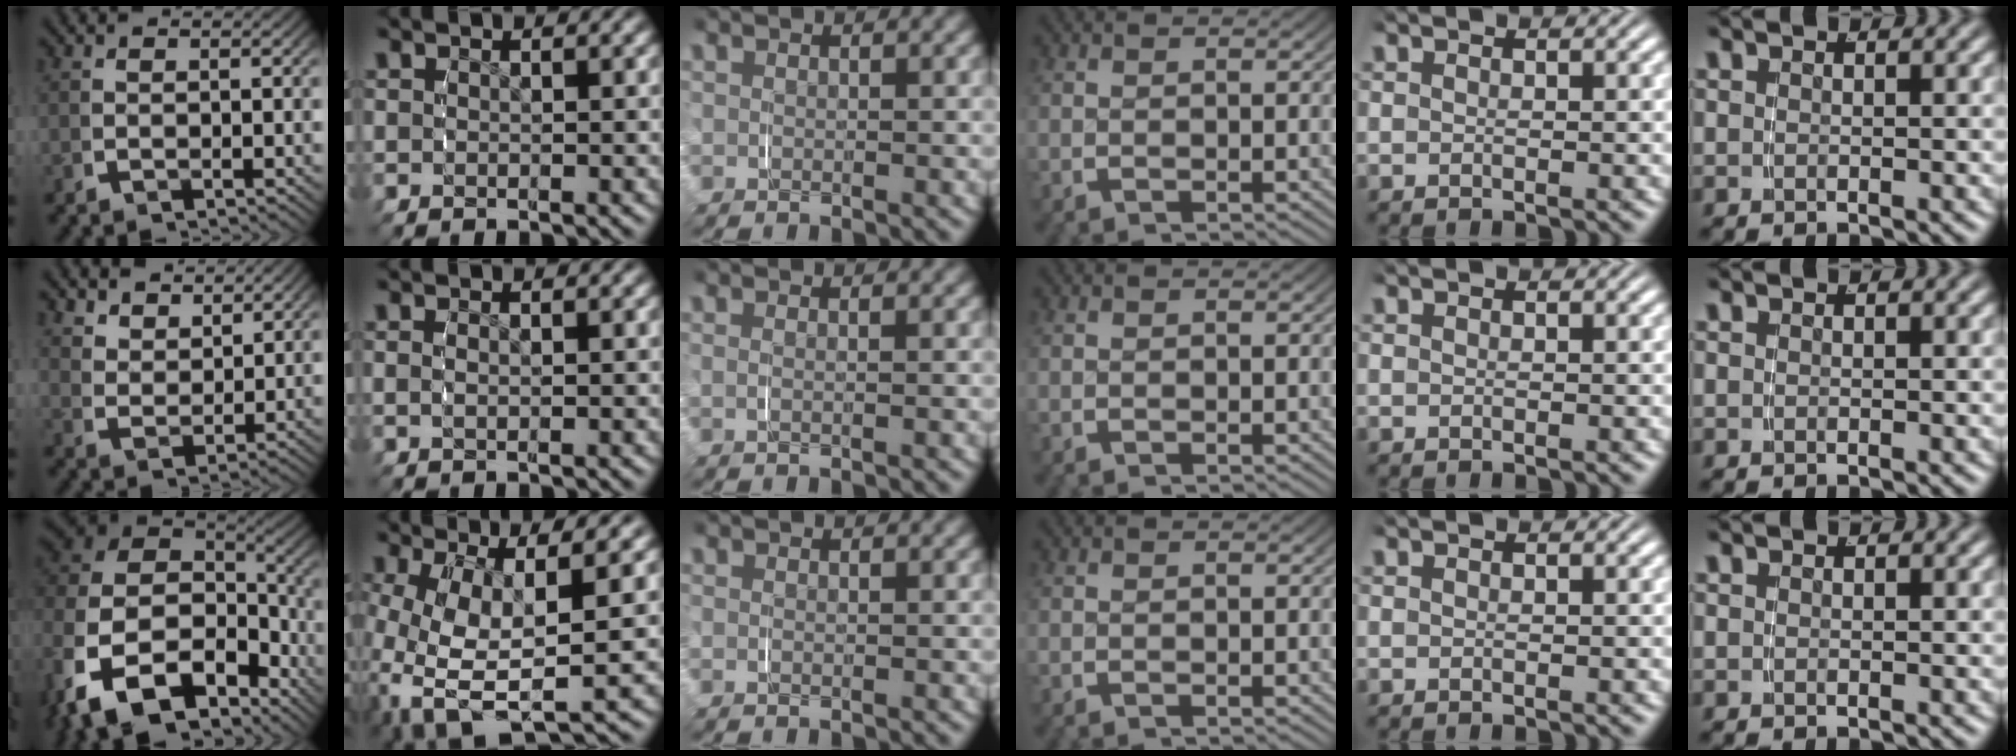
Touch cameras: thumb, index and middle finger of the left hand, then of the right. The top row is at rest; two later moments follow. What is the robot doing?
{"motion": "grasp_and_lifting", "object": "jacket"}